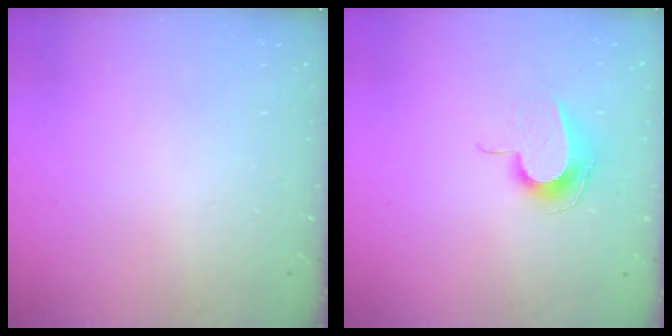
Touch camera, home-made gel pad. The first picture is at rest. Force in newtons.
{"total": 9.9, "press": 9.9, "slide": 0.3}